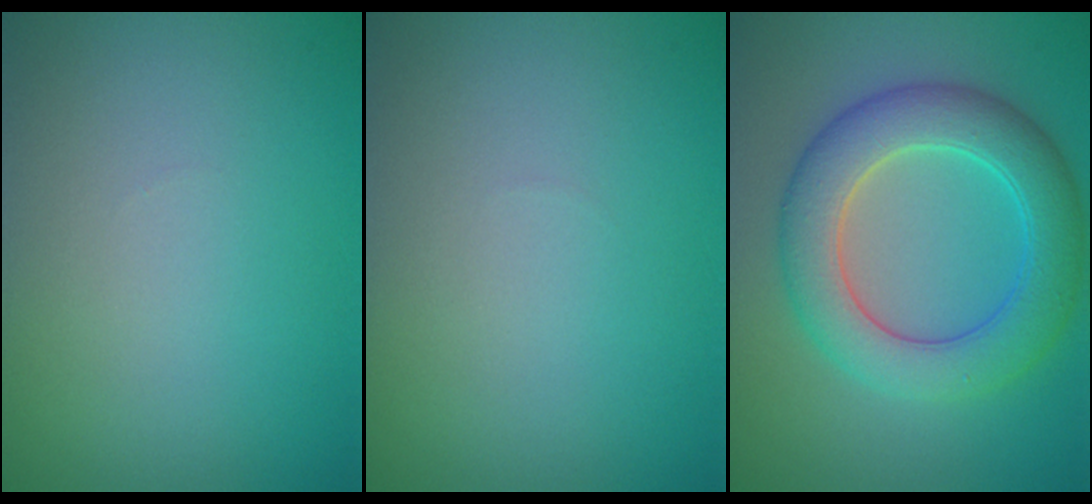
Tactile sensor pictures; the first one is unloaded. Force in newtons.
{"total": 0.0}
{"total": 6.6, "press": 6.6, "slide": 0.2}